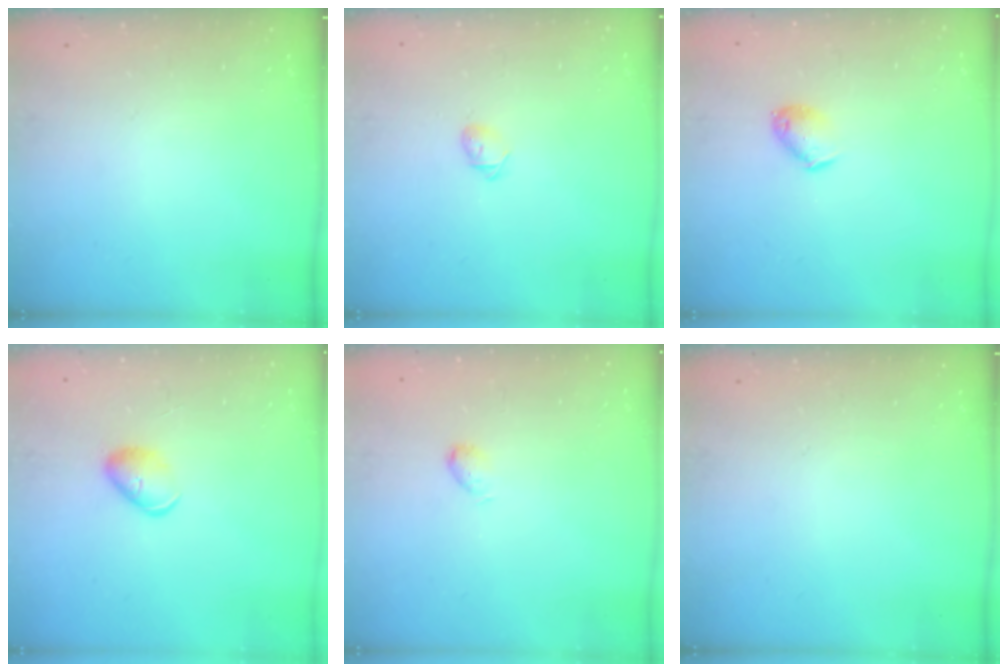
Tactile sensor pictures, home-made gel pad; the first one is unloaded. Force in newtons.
{"total": 4.0, "press": 3.9, "slide": 1.1}
{"total": 5.1, "press": 5.1, "slide": 0.5}
{"total": 6.4, "press": 6.3, "slide": 0.9}
{"total": 3.9, "press": 3.9, "slide": 0.7}
{"total": 0.0}